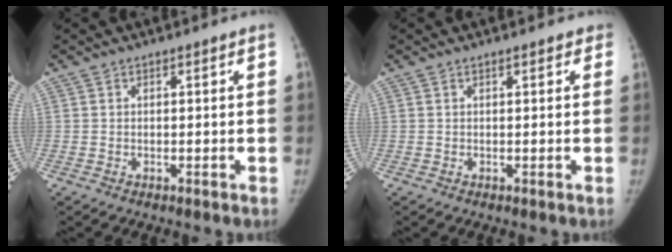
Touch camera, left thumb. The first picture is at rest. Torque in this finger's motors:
{"motor_torque": [-0.13, -0.07, -0.03, 0.16, -0.03]}